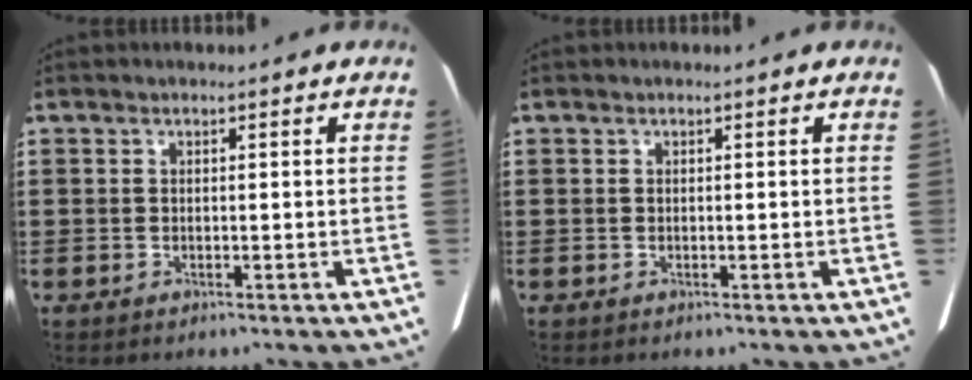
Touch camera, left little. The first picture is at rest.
{"total": 0.0}